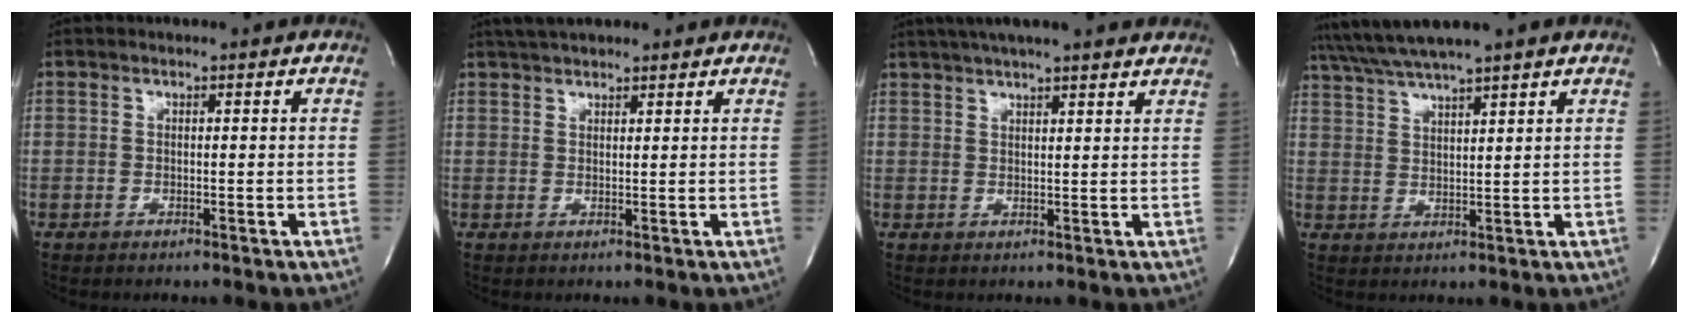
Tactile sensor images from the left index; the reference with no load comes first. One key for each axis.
{"total": 5.7, "fx": 5.0, "fy": 1.3, "fz": 2.4, "tx": -0.041, "ty": 0.033, "tz": 0.081}
{"total": 15.3, "fx": 13.1, "fy": 1.8, "fz": 7.7, "tx": -0.129, "ty": 0.040, "tz": 0.174}
{"total": 8.6, "fx": 7.3, "fy": -0.7, "fz": 4.4, "tx": -0.084, "ty": 0.030, "tz": 0.123}